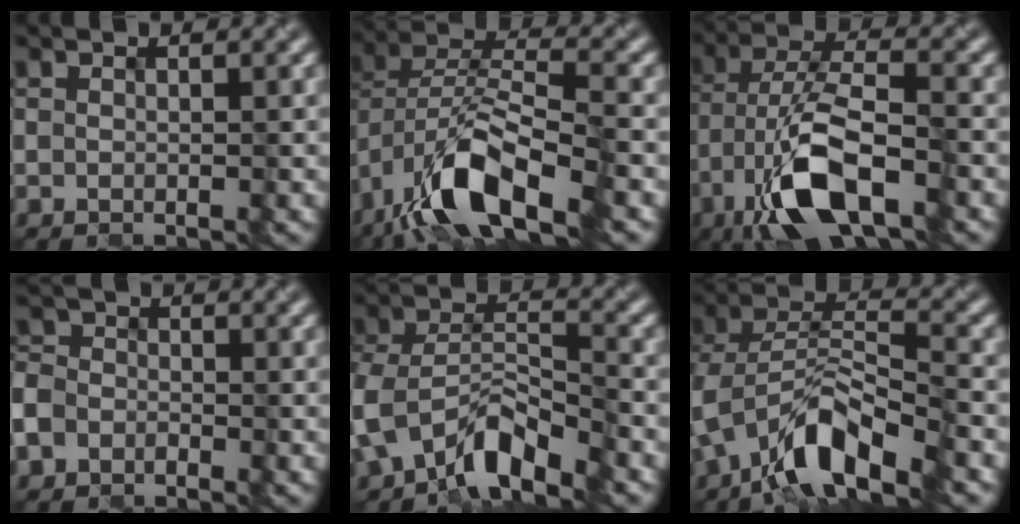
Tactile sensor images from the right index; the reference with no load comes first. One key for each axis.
{"total": 10.4, "fx": -6.1, "fy": 3.9, "fz": 7.4, "tx": -0.137, "ty": 0.002, "tz": -0.115}
{"total": 9.2, "fx": -4.9, "fy": 3.2, "fz": 7.2, "tx": -0.146, "ty": 0.005, "tz": -0.094}
{"total": 4.3, "fx": -1.9, "fy": 3.4, "fz": 1.7, "tx": -0.020, "ty": 0.000, "tz": -0.050}
{"total": 7.6, "fx": -4.8, "fy": 3.8, "fz": 4.5, "tx": -0.076, "ty": -0.003, "tz": -0.095}
{"total": 9.3, "fx": -5.3, "fy": 4.3, "fz": 6.3, "tx": -0.112, "ty": 0.005, "tz": -0.100}